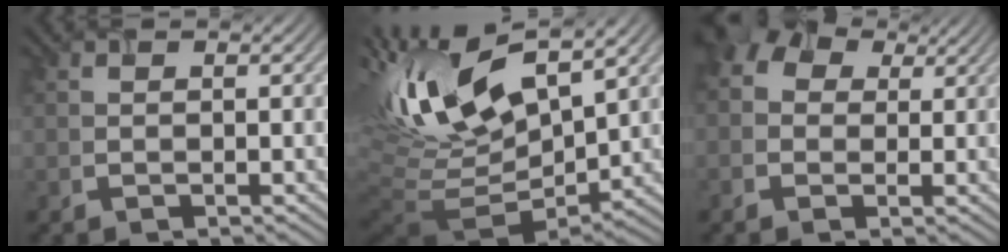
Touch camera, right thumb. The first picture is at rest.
{"total": 17.4, "force": [4.6, 8.5, 14.4], "torque": [-0.286, 0.004, 0.114]}
{"total": 6.3, "force": [2.4, 4.7, 3.5], "torque": [-0.082, 0.018, 0.041]}